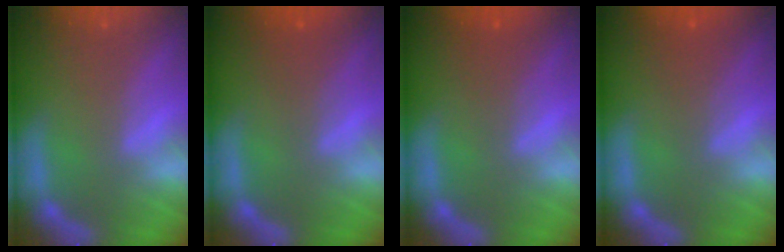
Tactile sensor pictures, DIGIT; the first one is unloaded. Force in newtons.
{"total": 2.0}
{"total": 1.9}
{"total": 2.4}